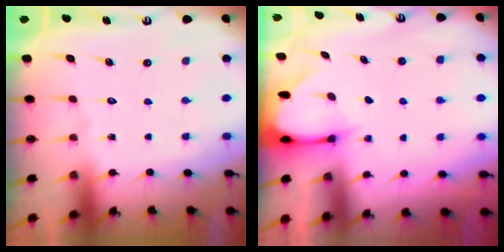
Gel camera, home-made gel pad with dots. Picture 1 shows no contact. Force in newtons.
{"total": 2.6, "press": 2.5, "slide": 0.3}